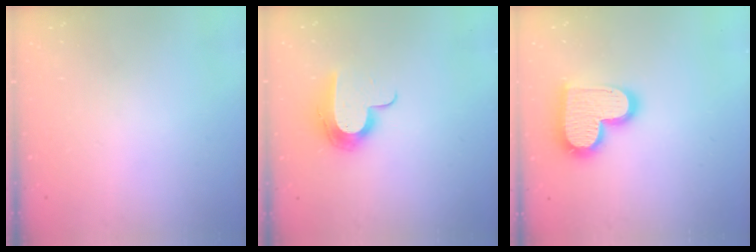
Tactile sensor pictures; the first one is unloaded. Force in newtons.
{"total": 12.1, "press": 12.1, "slide": 0.6}
{"total": 17.9, "press": 17.9, "slide": 1.1}